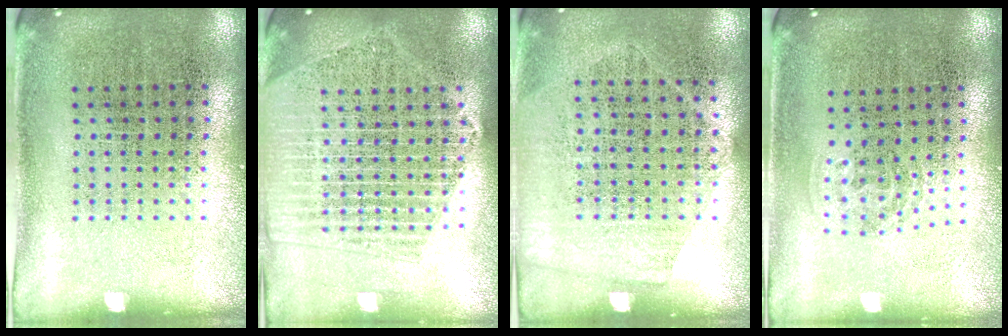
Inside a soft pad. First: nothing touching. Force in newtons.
{"total": 2.0, "press": 1.8, "slide": 0.9}
{"total": 1.4, "press": 1.2, "slide": 0.7}
{"total": 1.0, "press": 0.6, "slide": 0.7}